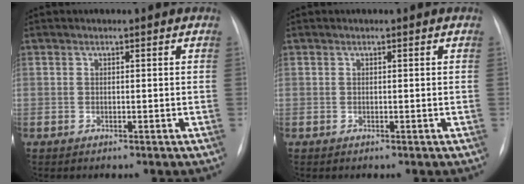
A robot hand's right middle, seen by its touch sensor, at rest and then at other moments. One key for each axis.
{"total": 0.0}